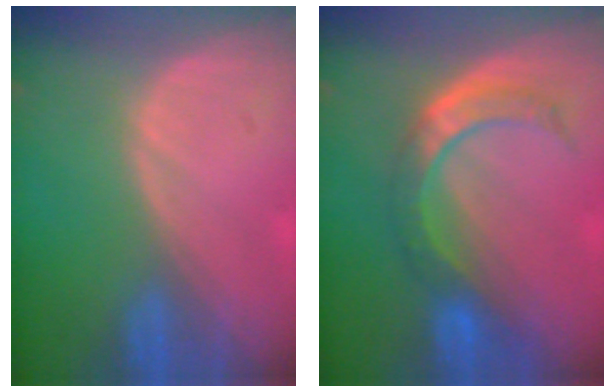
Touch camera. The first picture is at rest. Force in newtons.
{"total": 6.8, "press": 6.6, "slide": 1.7}